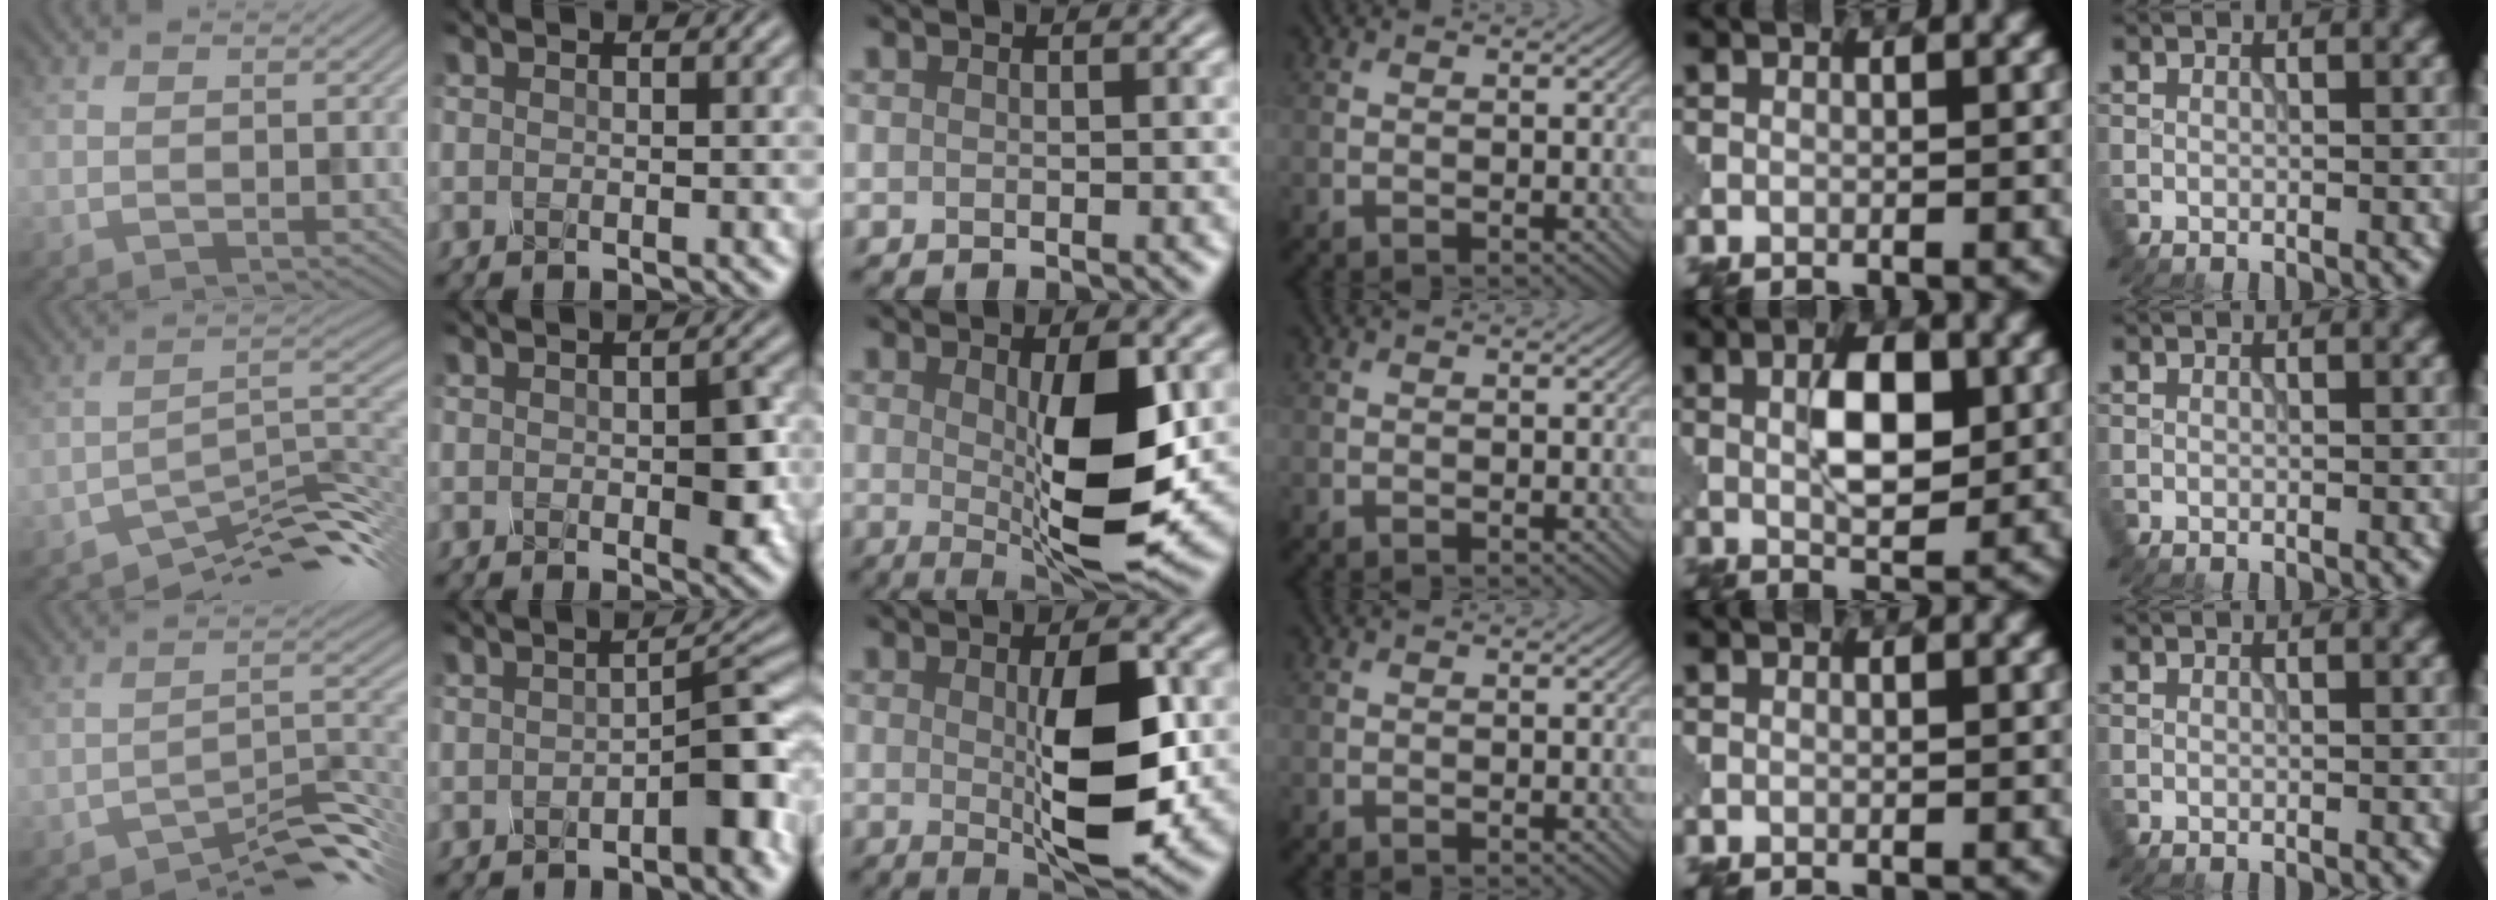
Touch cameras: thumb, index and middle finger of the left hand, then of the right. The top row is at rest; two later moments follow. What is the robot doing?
{"motion": "press", "object": "mechanical pencil"}